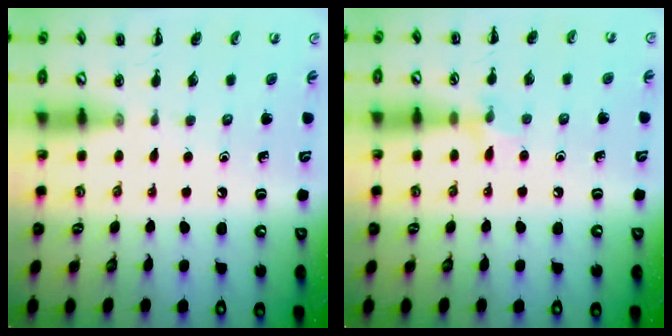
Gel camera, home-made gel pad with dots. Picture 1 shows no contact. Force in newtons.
{"total": 6.4, "press": 6.0, "slide": 2.0}